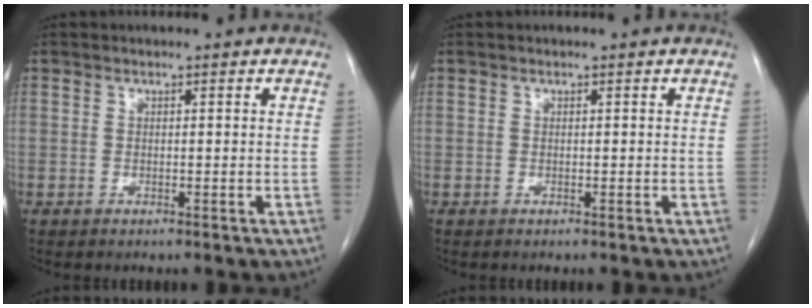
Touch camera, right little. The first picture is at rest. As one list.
[{"total": 0.0}]